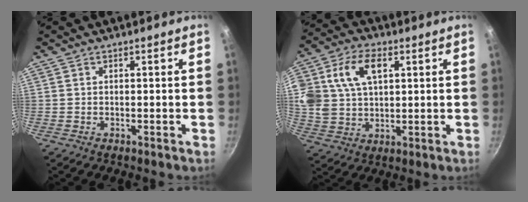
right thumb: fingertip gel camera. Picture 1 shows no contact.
{"total": 17.0, "force": [5.3, 11.5, 11.4], "torque": [-0.238, 0.014, 0.100]}